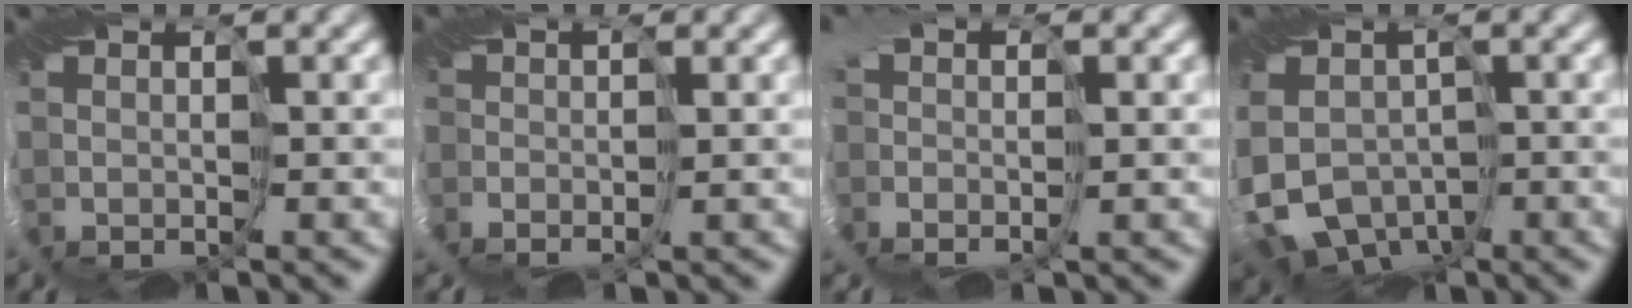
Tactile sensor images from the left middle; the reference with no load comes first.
{"total": 1.6, "force": [-0.9, 1.2, 0.5], "torque": [0.005, -0.003, -0.009]}
{"total": 2.8, "force": [-1.0, 1.9, 1.9], "torque": [-0.024, 0.005, -0.019]}
{"total": 7.3, "force": [-3.1, 6.0, 3.0], "torque": [-0.049, -0.014, -0.067]}